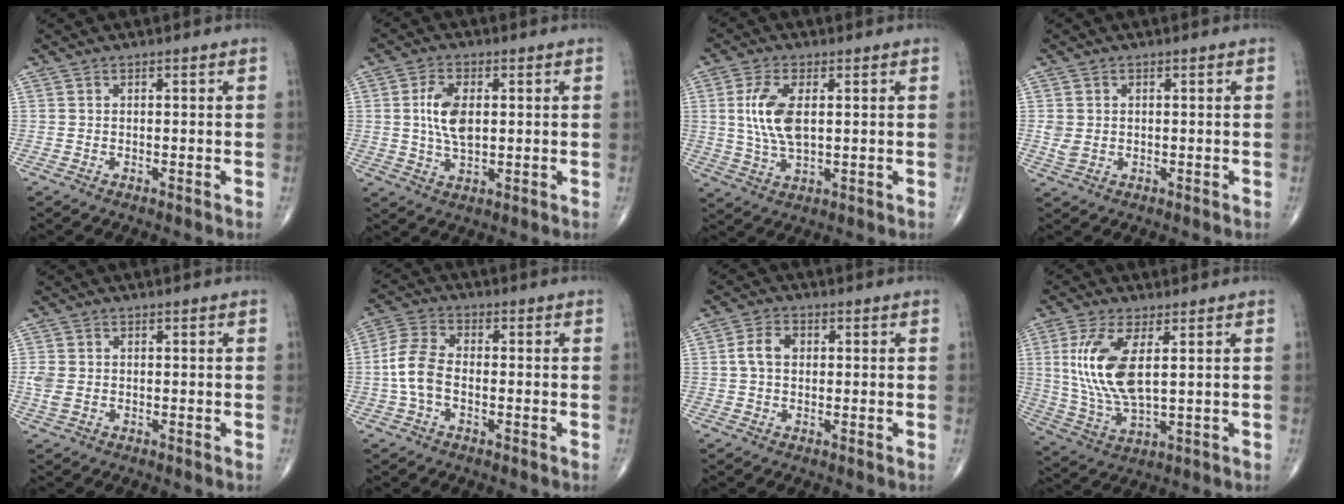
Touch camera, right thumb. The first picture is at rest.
{"total": 7.6, "force": [1.0, 4.0, 6.4], "torque": [-0.122, -0.002, 0.018]}
{"total": 8.8, "force": [1.4, 4.1, 7.6], "torque": [-0.163, -0.007, 0.029]}
{"total": 2.8, "force": [0.0, 2.2, 1.8], "torque": [-0.038, 0.003, 0.006]}
{"total": 3.1, "force": [-0.3, 2.2, 2.1], "torque": [-0.056, 0.004, -0.005]}
{"total": 7.7, "force": [-1.2, 4.6, 6.1], "torque": [-0.137, 0.023, -0.030]}
{"total": 4.4, "force": [0.5, 3.1, 3.1], "torque": [-0.061, 0.012, 0.005]}
{"total": 13.1, "force": [2.8, 5.2, 11.7], "torque": [-0.255, -0.014, 0.063]}